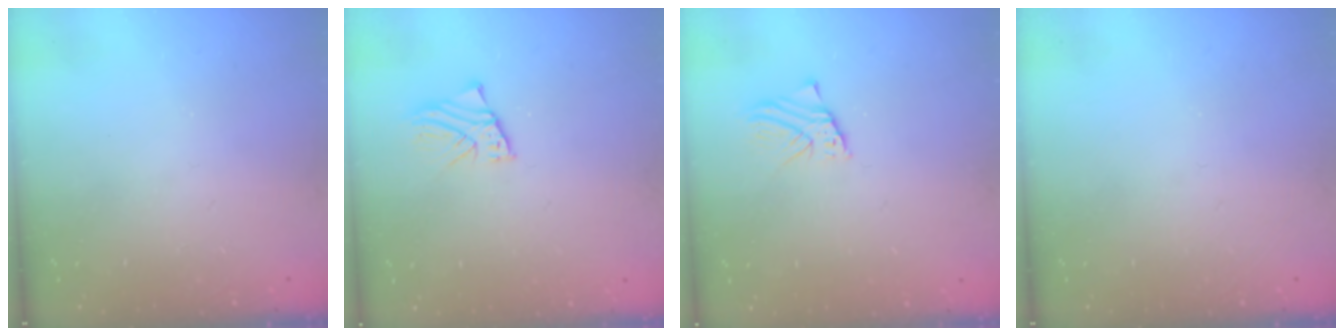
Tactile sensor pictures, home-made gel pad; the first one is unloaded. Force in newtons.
{"total": 2.2, "press": 2.2, "slide": 0.1}
{"total": 1.4, "press": 1.4, "slide": 0.1}
{"total": 0.0}